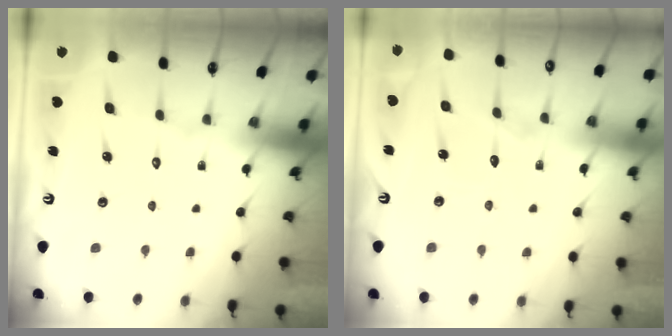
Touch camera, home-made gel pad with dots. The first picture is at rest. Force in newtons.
{"total": 3.7, "press": 3.6, "slide": 0.4}